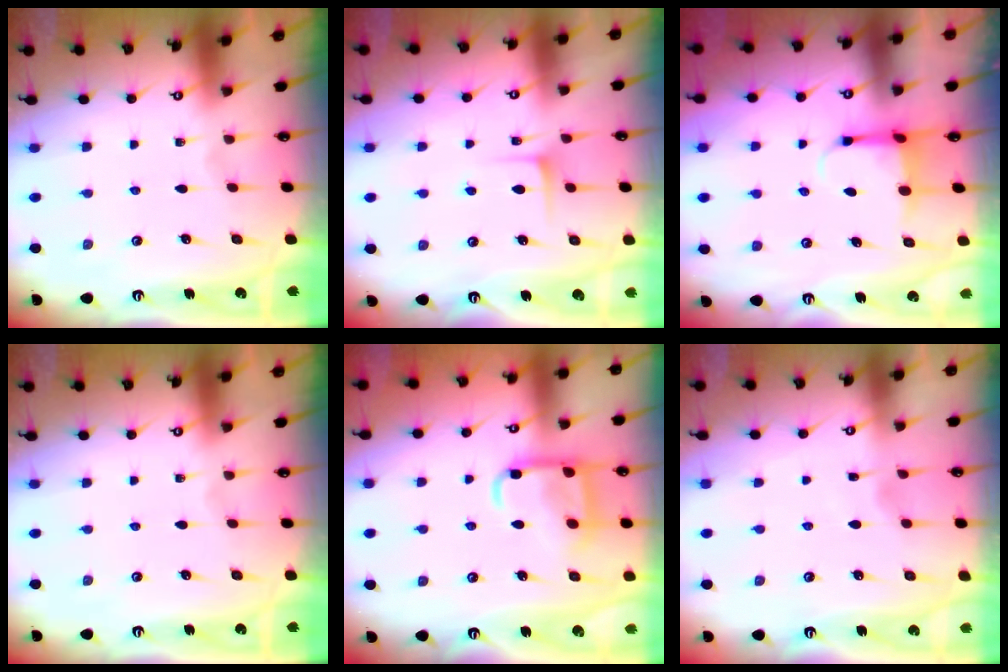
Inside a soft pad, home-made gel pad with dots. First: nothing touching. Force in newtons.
{"total": 5.3, "press": 5.2, "slide": 0.8}
{"total": 4.9, "press": 4.8, "slide": 1.1}
{"total": 0.0}
{"total": 12.3, "press": 12.2, "slide": 1.3}
{"total": 2.7, "press": 2.7, "slide": 0.3}